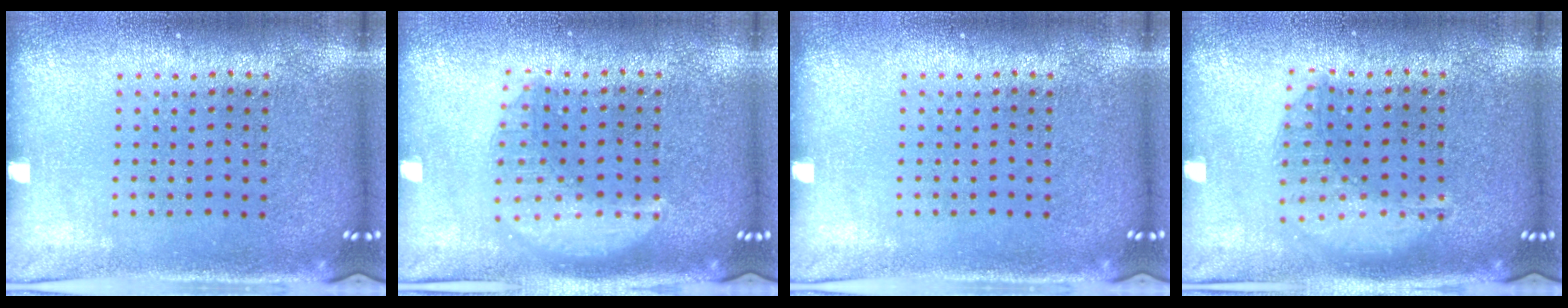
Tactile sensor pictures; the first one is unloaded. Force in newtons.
{"total": 1.6, "press": 1.6, "slide": 0.2}
{"total": 0.0}
{"total": 1.3, "press": 1.3, "slide": 0.4}